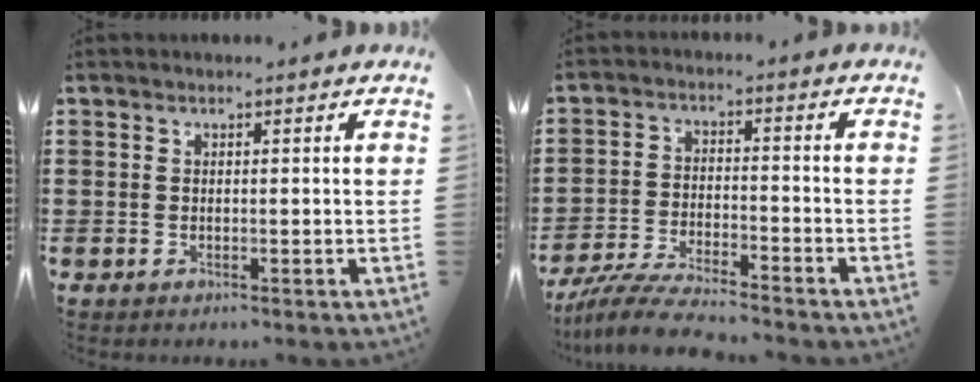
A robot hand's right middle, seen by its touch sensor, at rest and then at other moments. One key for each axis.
{"total": 6.3, "fx": -5.8, "fy": 0.3, "fz": 2.3, "tx": -0.055, "ty": -0.008, "tz": -0.114}